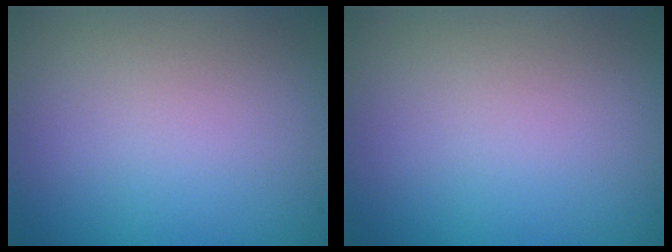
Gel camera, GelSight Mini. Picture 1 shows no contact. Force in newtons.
{"total": 0.0}